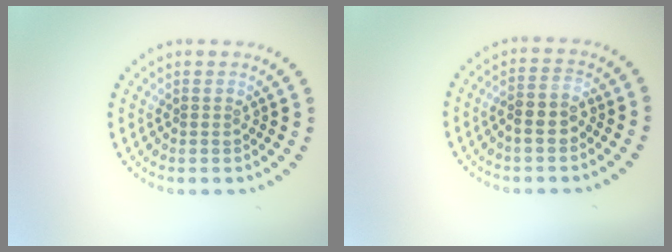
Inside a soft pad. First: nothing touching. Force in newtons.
{"total": 2.6, "press": 2.4, "slide": 0.8}